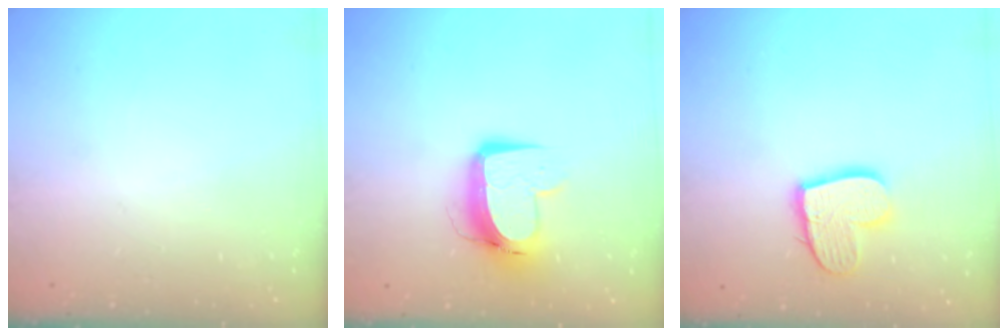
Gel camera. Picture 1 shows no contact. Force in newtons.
{"total": 11.3, "press": 11.2, "slide": 1.3}
{"total": 12.6, "press": 12.5, "slide": 1.0}